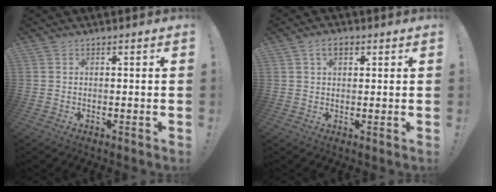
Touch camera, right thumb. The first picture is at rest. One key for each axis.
{"total": 4.1, "fx": 1.8, "fy": 2.5, "fz": 2.7, "tx": -0.043, "ty": 0.004, "tz": 0.031}